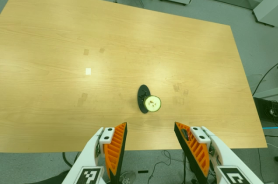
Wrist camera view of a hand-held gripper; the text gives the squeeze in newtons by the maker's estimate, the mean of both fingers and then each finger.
{"total": 0.0}